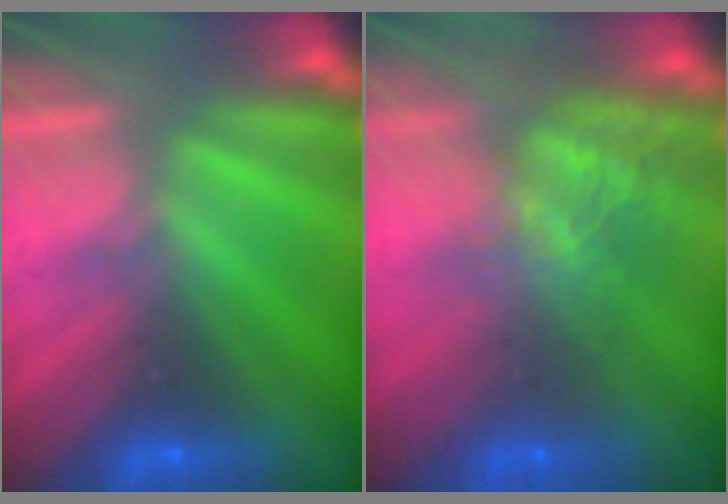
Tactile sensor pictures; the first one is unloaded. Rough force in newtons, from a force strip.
{"total": 4.8}